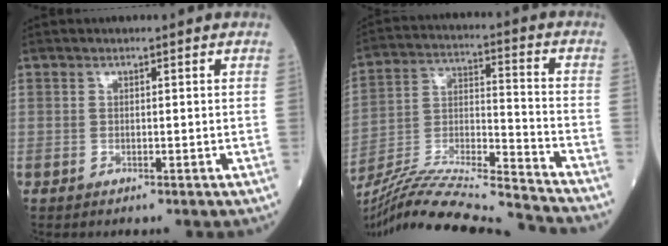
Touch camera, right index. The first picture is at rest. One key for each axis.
{"total": 22.6, "fx": -21.1, "fy": -0.8, "fz": 8.2, "tx": -0.170, "ty": -0.024, "tz": -0.355}